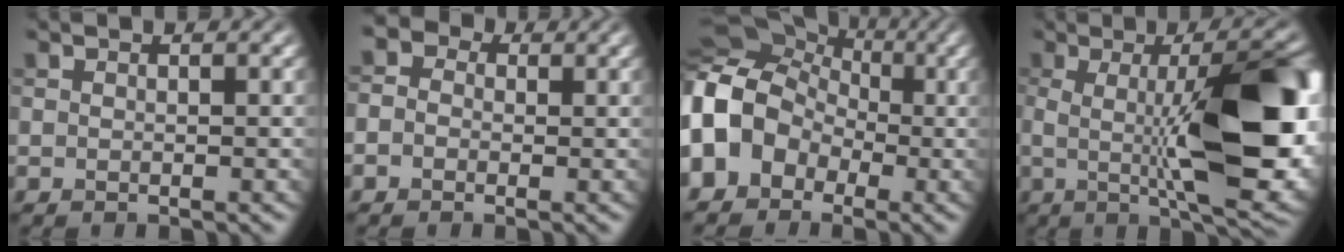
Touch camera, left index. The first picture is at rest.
{"total": 3.8, "force": [0.6, 3.2, 1.9], "torque": [-0.022, 0.018, -0.030]}
{"total": 10.1, "force": [-2.1, 8.5, 5.0], "torque": [-0.105, 0.002, -0.076]}
{"total": 13.1, "force": [-0.6, 3.3, 12.7], "torque": [-0.171, -0.008, -0.006]}